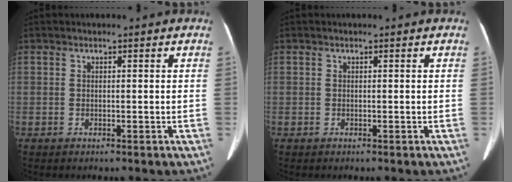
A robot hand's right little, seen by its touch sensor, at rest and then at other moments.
{"total": 0.0}